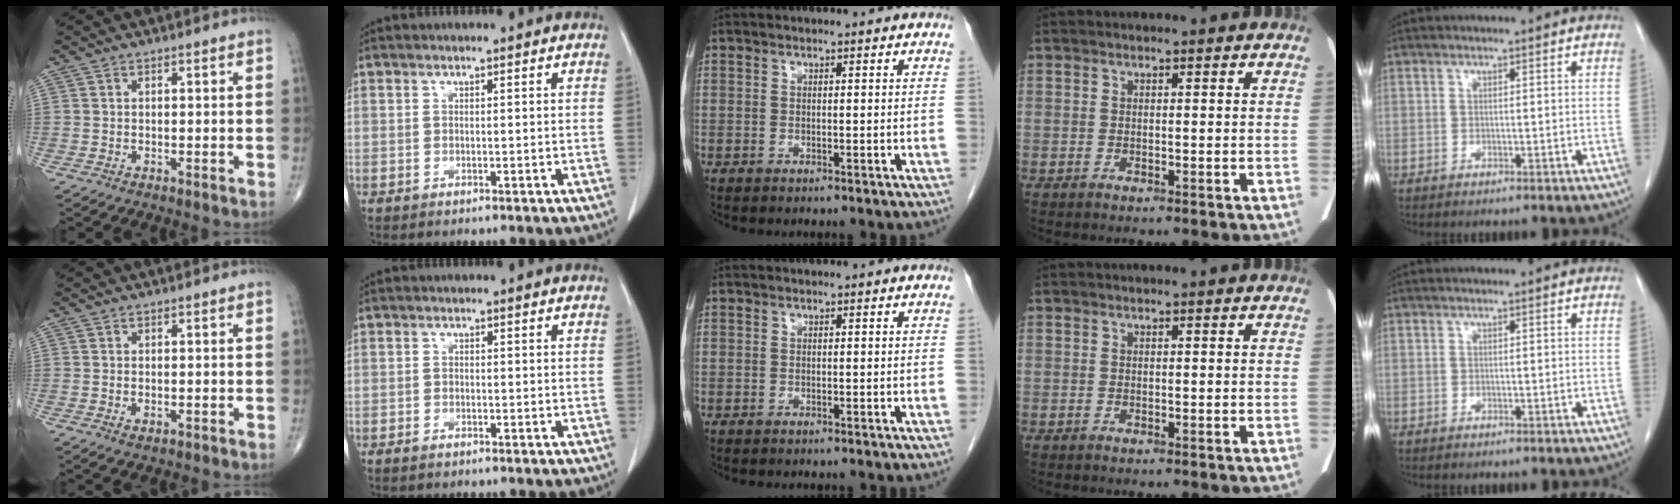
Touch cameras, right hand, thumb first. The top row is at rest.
{"thumb": {"total": 1.3, "force": [-0.4, 0.7, 1.1], "torque": [-0.020, -0.001, -0.004]}, "index": {"total": 1.4, "force": [-0.9, 0.7, 0.8], "torque": [-0.017, 0.000, -0.013]}}